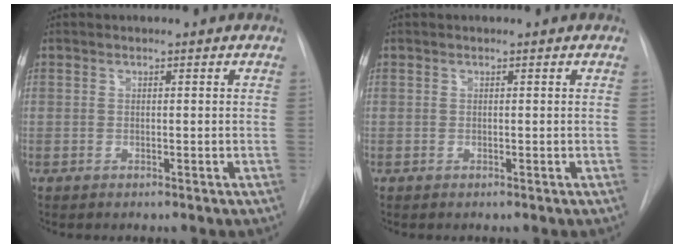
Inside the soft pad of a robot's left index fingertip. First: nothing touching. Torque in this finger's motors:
{"motor_torque": [0.00, 0.00, 0.00, 0.00]}